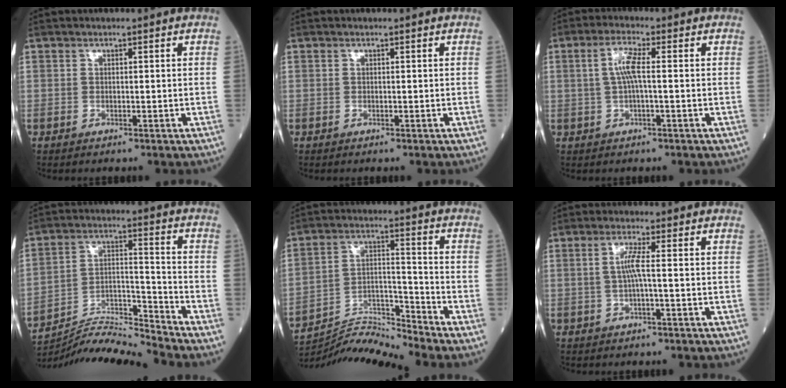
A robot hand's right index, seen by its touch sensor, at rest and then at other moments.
{"total": 0.0}
{"total": 3.9, "force": [0.2, 0.3, 3.9], "torque": [-0.080, 0.008, 0.005]}
{"total": 10.8, "force": [-10.4, -2.7, 0.7], "torque": [-0.015, 0.028, -0.189]}
{"total": 9.5, "force": [-9.1, -2.8, -0.1], "torque": [-0.003, 0.027, -0.167]}
{"total": 2.9, "force": [-0.1, -0.3, 2.9], "torque": [-0.060, 0.002, -0.001]}